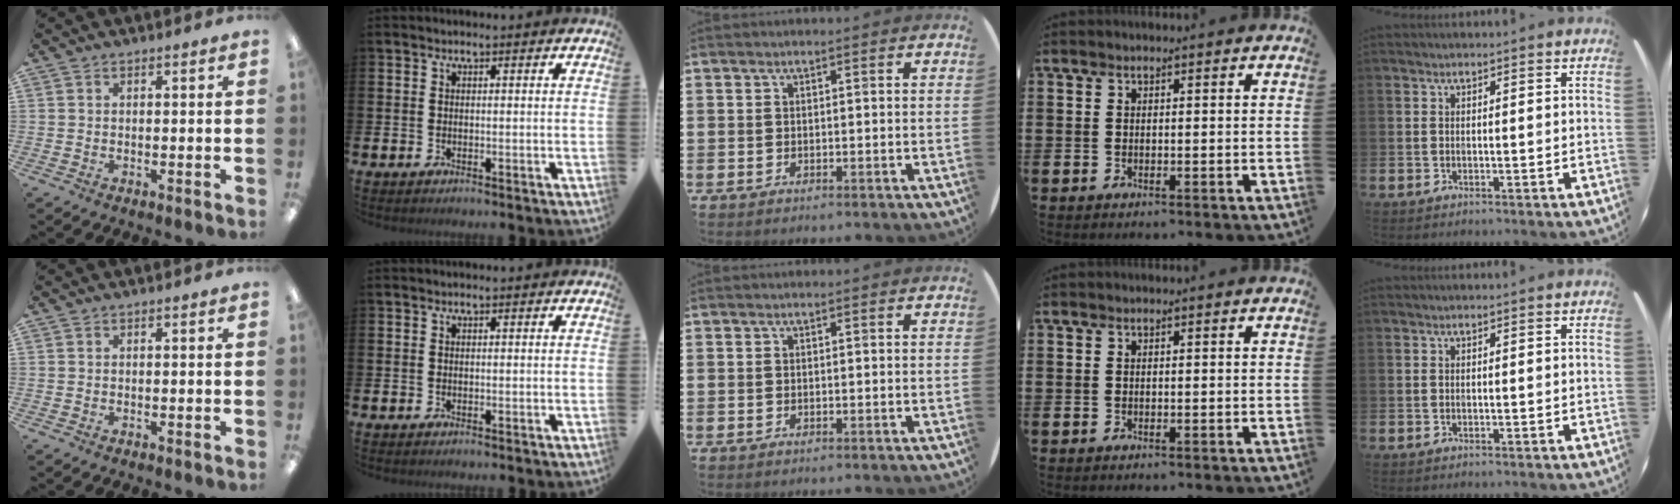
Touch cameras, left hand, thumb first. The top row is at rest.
{}